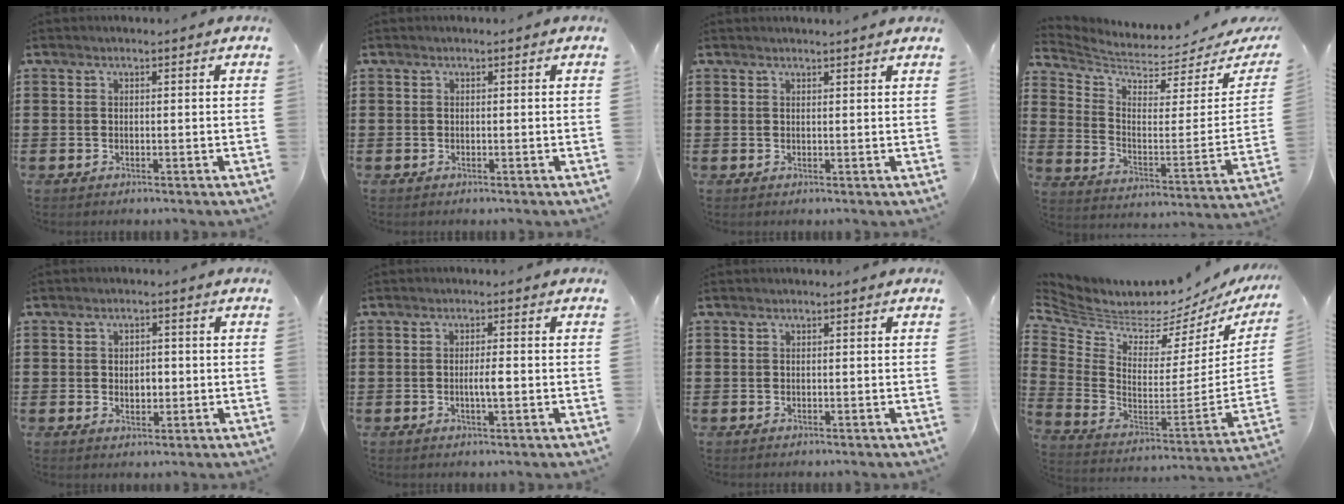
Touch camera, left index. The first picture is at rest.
{"total": 0.0}
{"total": 1.1, "force": [1.1, -0.1, 0.3], "torque": [-0.006, -0.002, 0.021]}
{"total": 3.6, "force": [3.4, 0.3, 1.3], "torque": [-0.050, -0.046, 0.051]}
{"total": 2.5, "force": [-0.1, 1.7, 1.9], "torque": [-0.032, 0.003, -0.007]}
{"total": 2.7, "force": [-0.5, 0.5, 2.6], "torque": [-0.047, 0.000, -0.009]}
{"total": 0.0}
{"total": 3.0, "force": [2.8, 1.0, 0.5], "torque": [-0.041, -0.051, 0.039]}